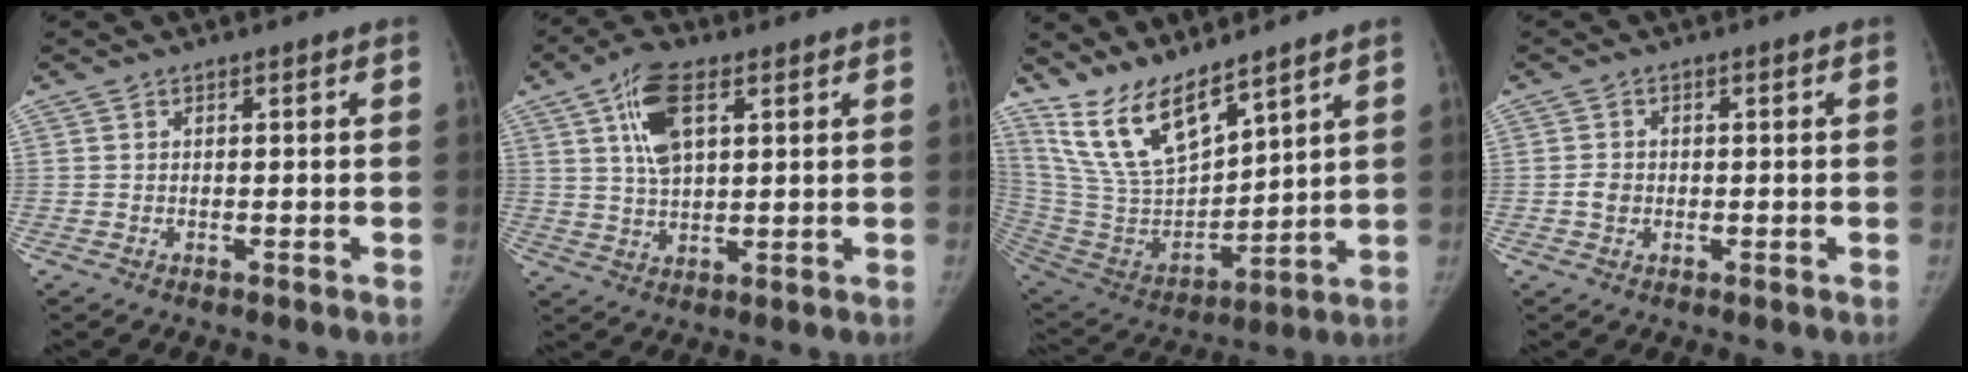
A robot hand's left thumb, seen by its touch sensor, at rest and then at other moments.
{"total": 9.9, "force": [3.9, 4.9, 7.6], "torque": [-0.134, -0.004, 0.073]}
{"total": 15.4, "force": [12.0, 4.7, 8.4], "torque": [-0.136, -0.072, 0.252]}
{"total": 2.3, "force": [-0.4, 2.1, 1.0], "torque": [-0.009, 0.005, -0.006]}